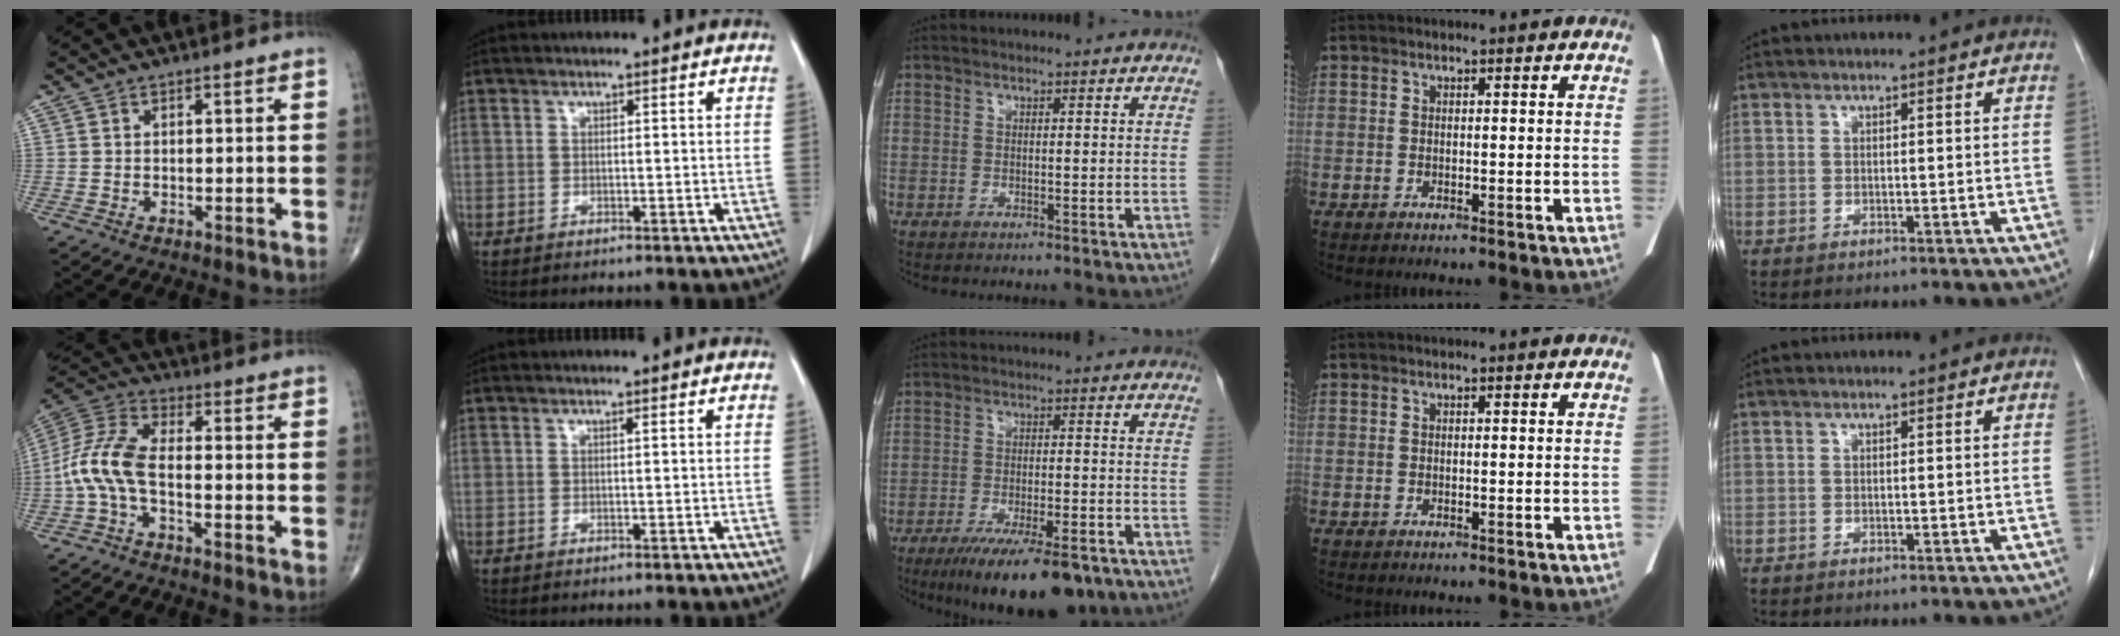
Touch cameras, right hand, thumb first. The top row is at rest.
{"thumb": {"total": 9.6, "force": [-2.5, 4.0, 8.4], "torque": [-0.189, 0.034, -0.062]}, "middle": {"total": 13.3, "force": [-9.5, 3.1, 8.7], "torque": [-0.120, -0.020, -0.145]}}